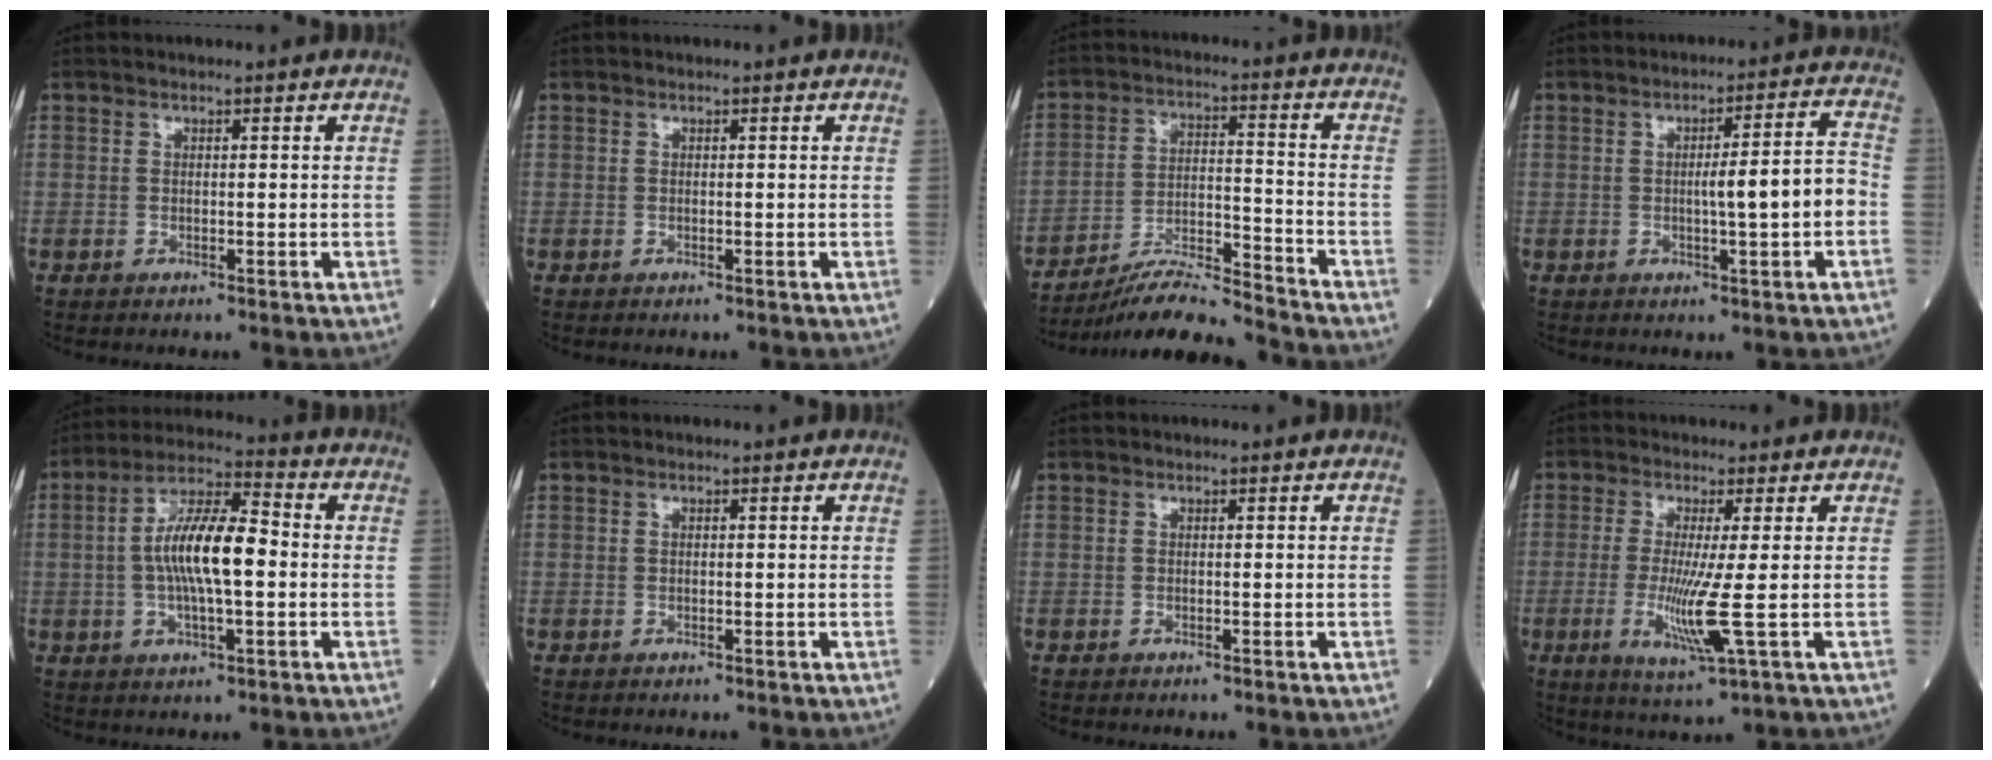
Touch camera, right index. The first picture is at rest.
{"total": 0.0}
{"total": 11.1, "force": [-10.6, -1.2, 3.0], "torque": [-0.050, 0.004, -0.191]}
{"total": 7.1, "force": [-1.1, 0.0, 7.0], "torque": [-0.100, 0.010, -0.015]}
{"total": 11.6, "force": [-0.3, 3.0, 11.2], "torque": [-0.213, 0.018, -0.009]}
{"total": 0.0}
{"total": 0.0}
{"total": 7.8, "force": [-1.2, -0.7, 7.7], "torque": [-0.158, -0.032, -0.022]}